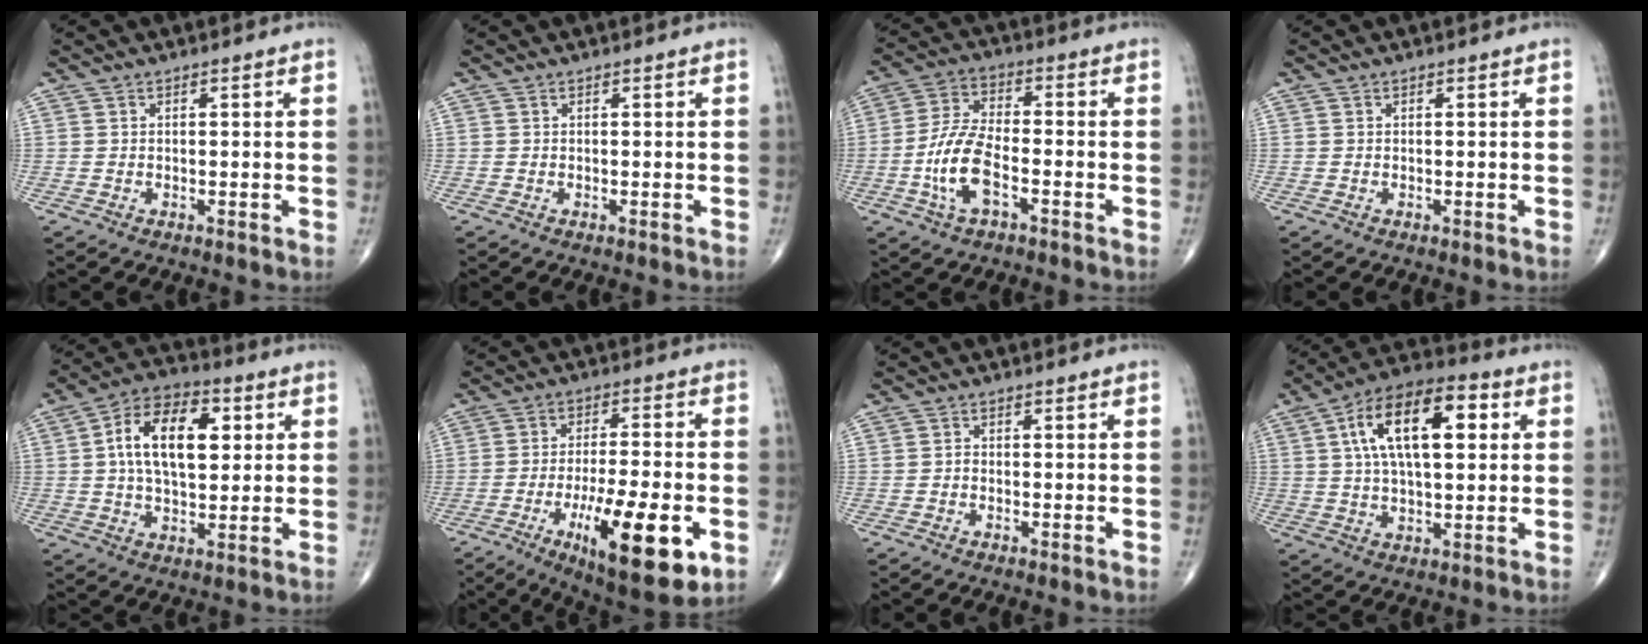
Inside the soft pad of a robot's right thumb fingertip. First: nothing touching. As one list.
[{"total": 0.0}, {"total": 10.3, "force": [-3.4, 4.5, 8.6], "torque": [-0.179, 0.024, -0.068]}, {"total": 0.0}, {"total": 15.0, "force": [2.9, 8.2, 12.3], "torque": [-0.197, 0.012, 0.044]}, {"total": 18.6, "force": [-6.5, 5.4, 16.6], "torque": [-0.256, 0.002, -0.092]}, {"total": 0.7, "force": [-0.3, 0.4, 0.5], "torque": [-0.008, 0.000, -0.010]}, {"total": 17.4, "force": [4.4, 8.1, 14.7], "torque": [-0.235, 0.016, 0.067]}]